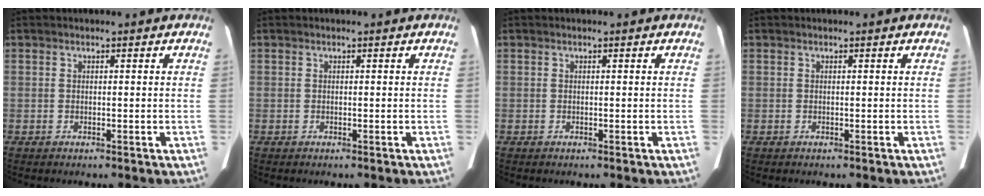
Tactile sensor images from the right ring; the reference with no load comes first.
{"total": 0.0}
{"total": 0.0}
{"total": 0.0}